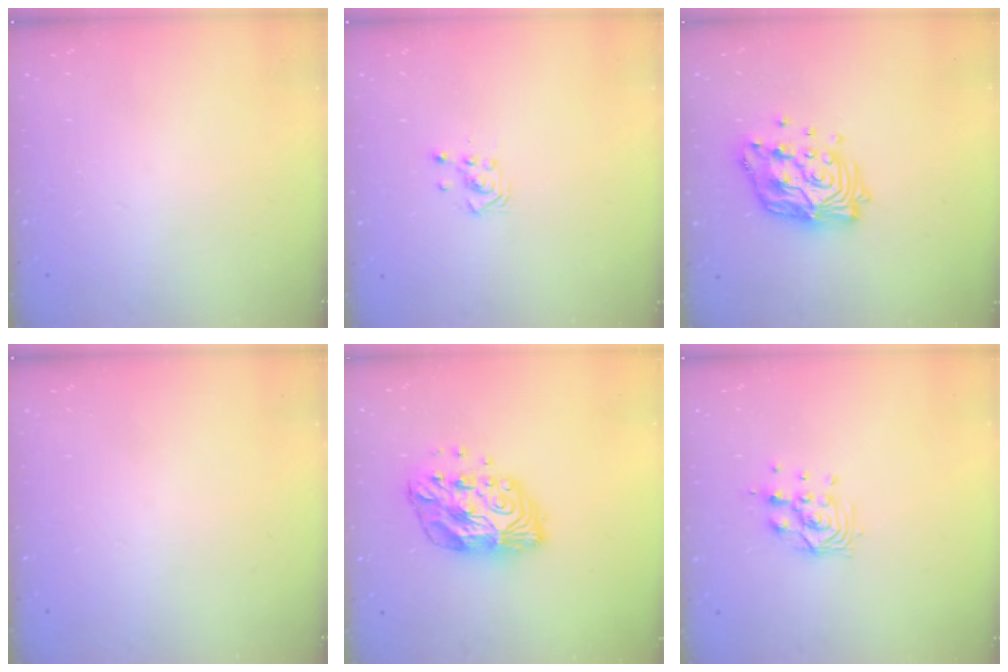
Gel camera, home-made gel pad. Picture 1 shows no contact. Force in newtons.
{"total": 3.1, "press": 3.1, "slide": 0.2}
{"total": 16.1, "press": 16.0, "slide": 1.3}
{"total": 0.0}
{"total": 12.5, "press": 12.5, "slide": 0.9}
{"total": 8.5, "press": 8.5, "slide": 0.8}